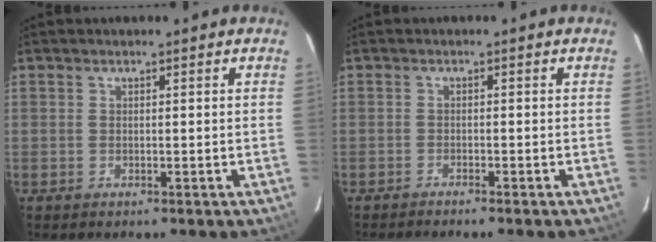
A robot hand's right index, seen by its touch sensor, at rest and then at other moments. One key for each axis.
{"total": 2.3, "fx": -2.1, "fy": 0.0, "fz": 0.9, "tx": -0.030, "ty": -0.007, "tz": -0.034}